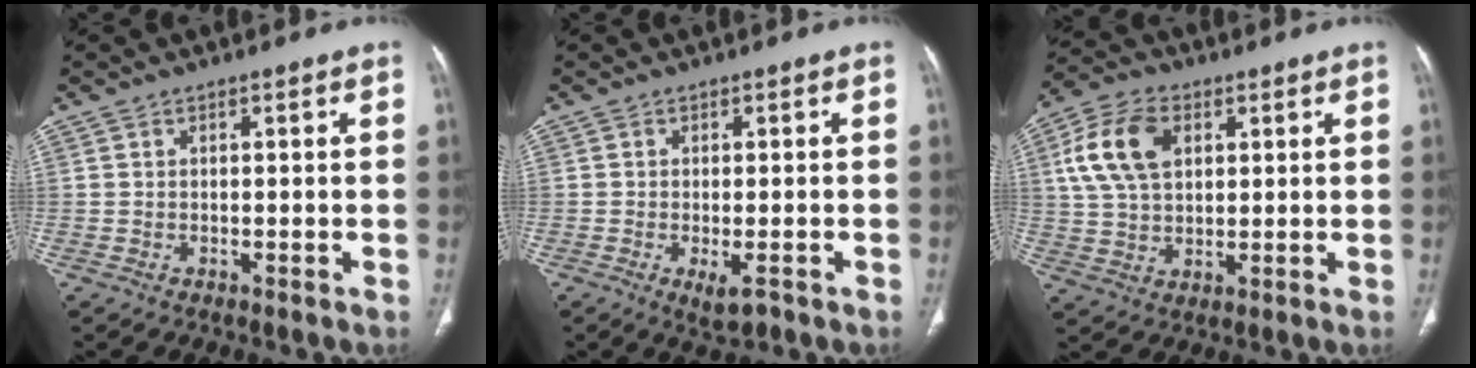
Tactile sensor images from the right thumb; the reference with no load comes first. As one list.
[{"total": 3.5, "force": [-1.5, 1.4, 2.8], "torque": [-0.044, -0.005, -0.018]}, {"total": 12.3, "force": [3.7, 7.9, 8.7], "torque": [-0.160, 0.007, 0.069]}]